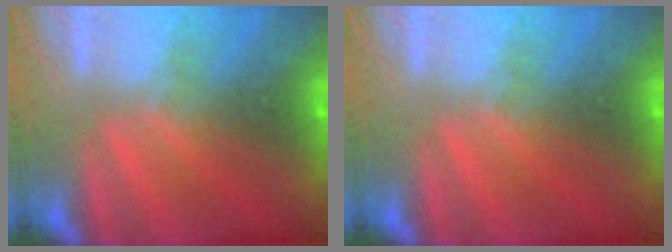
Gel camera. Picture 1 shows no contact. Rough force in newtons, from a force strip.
{"total": 0.0}